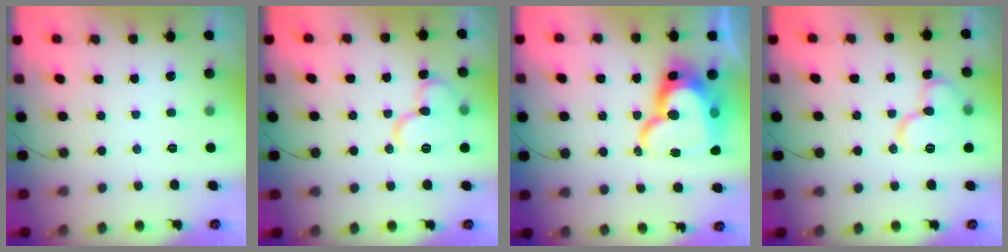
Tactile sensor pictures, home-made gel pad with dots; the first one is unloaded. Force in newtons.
{"total": 12.2, "press": 12.1, "slide": 1.7}
{"total": 20.7, "press": 20.6, "slide": 2.1}
{"total": 12.2, "press": 12.1, "slide": 1.7}